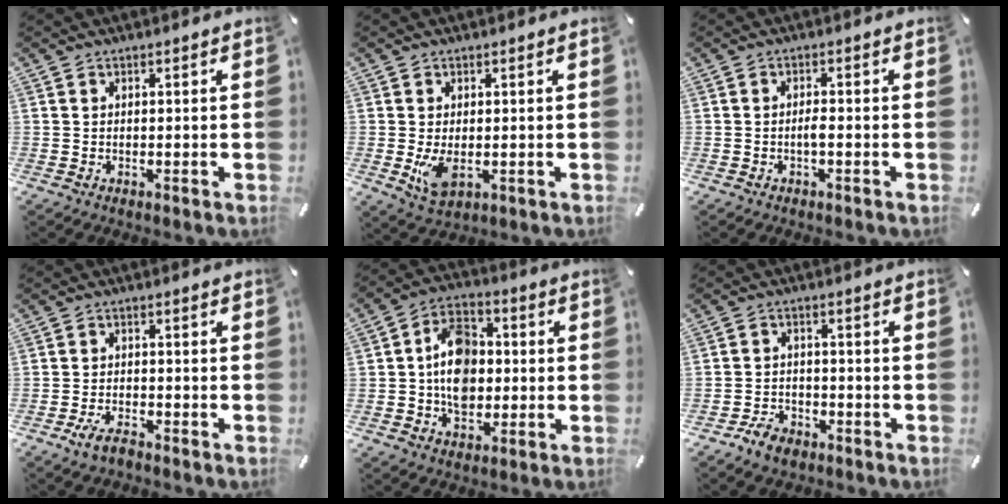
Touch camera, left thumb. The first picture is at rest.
{"total": 5.8, "force": [-0.5, 3.3, 4.7], "torque": [-0.099, -0.012, -0.012]}
{"total": 2.0, "force": [-0.7, 0.5, 1.8], "torque": [-0.035, 0.002, -0.013]}
{"total": 3.9, "force": [-2.9, 1.5, 2.1], "torque": [-0.046, 0.013, -0.057]}
{"total": 12.2, "force": [-1.0, 9.6, 7.4], "torque": [-0.132, 0.023, -0.014]}
{"total": 5.1, "force": [-3.7, 3.1, 1.6], "torque": [-0.034, 0.020, -0.072]}